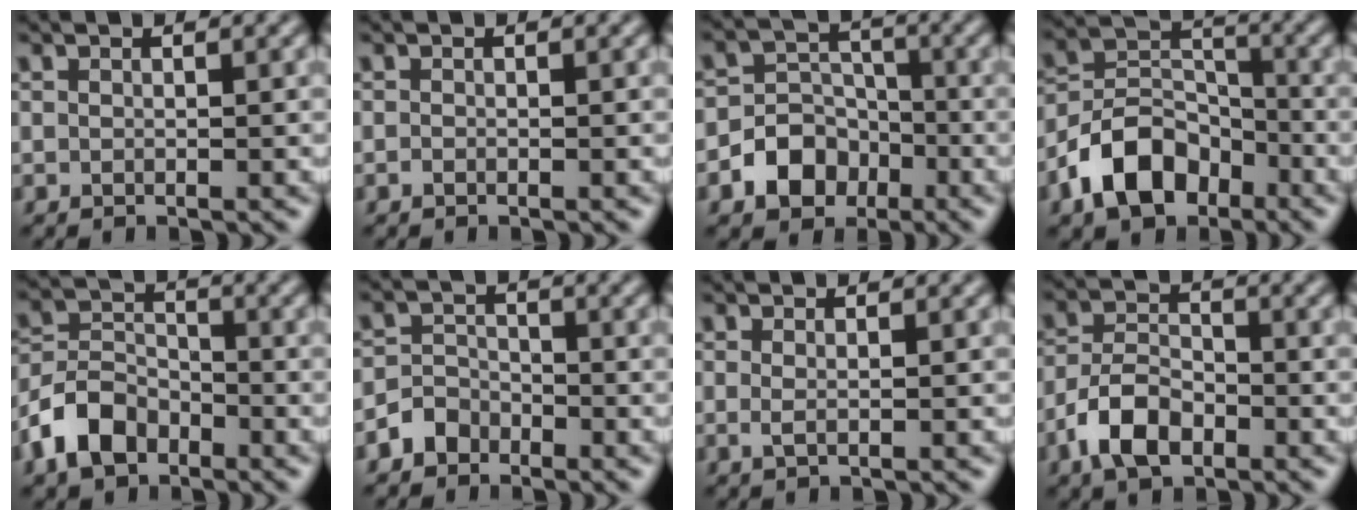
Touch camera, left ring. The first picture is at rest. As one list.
[{"total": 0.0}, {"total": 4.8, "force": [-2.3, 3.8, 1.8], "torque": [-0.010, 0.004, -0.051]}, {"total": 7.2, "force": [-4.1, 4.7, 3.6], "torque": [-0.060, 0.000, -0.087]}, {"total": 5.2, "force": [-3.2, 3.4, 2.5], "torque": [-0.051, 0.002, -0.070]}, {"total": 2.3, "force": [-1.6, 1.6, 0.4], "torque": [0.002, 0.012, -0.035]}, {"total": 0.8, "force": [0.0, 0.2, 0.8], "torque": [-0.017, -0.003, 0.000]}, {"total": 5.0, "force": [-2.7, 2.8, 3.2], "torque": [-0.060, 0.001, -0.058]}]